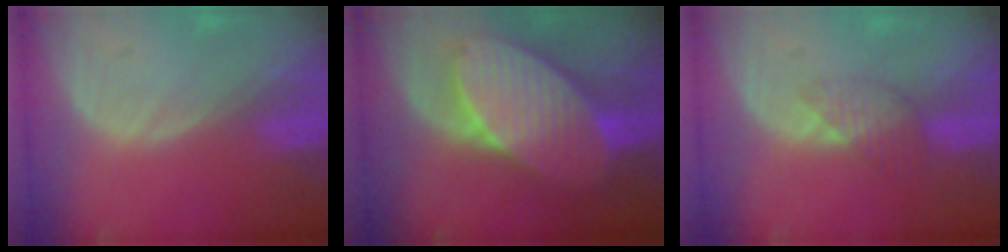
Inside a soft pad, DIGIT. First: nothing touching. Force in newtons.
{"total": 10.9, "press": 10.9, "slide": 0.6}
{"total": 3.6, "press": 3.2, "slide": 1.6}